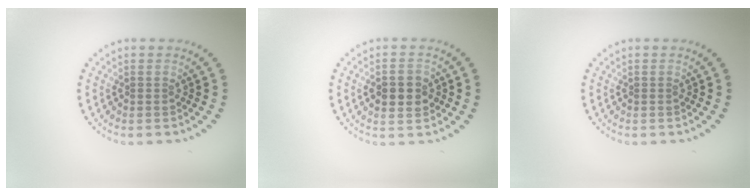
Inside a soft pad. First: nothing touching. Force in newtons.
{"total": 2.9, "press": 2.9, "slide": 0.1}
{"total": 0.0}